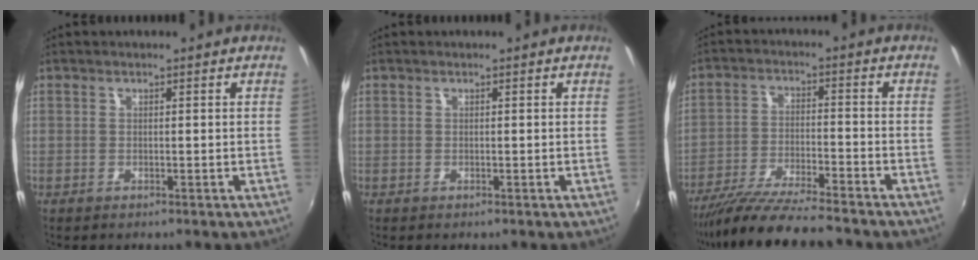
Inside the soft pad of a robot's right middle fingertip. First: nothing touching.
{"total": 0.0}
{"total": 13.4, "force": [-11.8, 0.8, 6.3], "torque": [-0.134, -0.028, -0.204]}